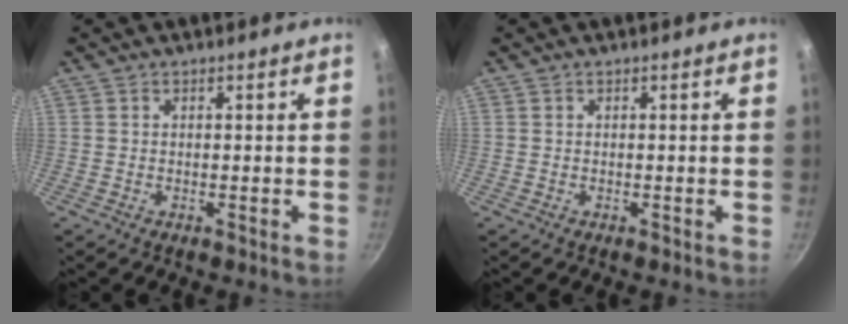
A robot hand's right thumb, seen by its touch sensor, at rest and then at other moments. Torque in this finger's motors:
{"motor_torque": [0.00, 0.00, -0.02, 0.02, 0.00]}